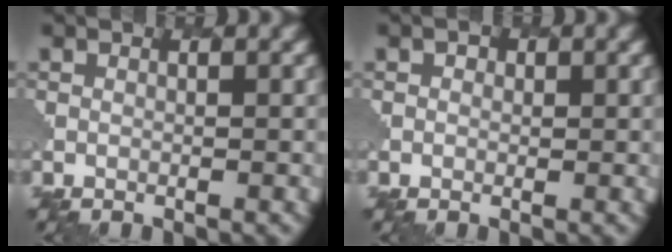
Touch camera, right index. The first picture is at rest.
{"total": 1.3, "force": [0.4, 1.1, 0.5], "torque": [0.004, 0.007, -0.003]}